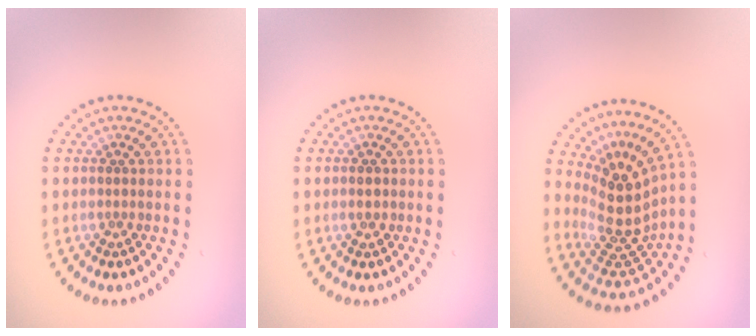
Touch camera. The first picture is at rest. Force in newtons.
{"total": 1.4, "press": 1.4, "slide": 0.2}
{"total": 4.9, "press": 3.6, "slide": 3.3}